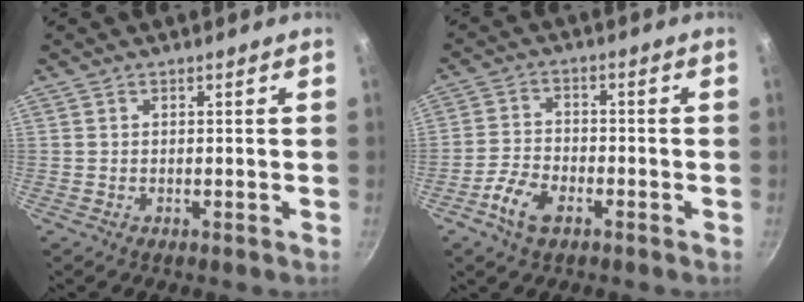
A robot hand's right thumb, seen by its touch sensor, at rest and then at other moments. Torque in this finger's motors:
{"motor_torque": [1.36, 1.09, 0.81, -0.61, 0.04]}